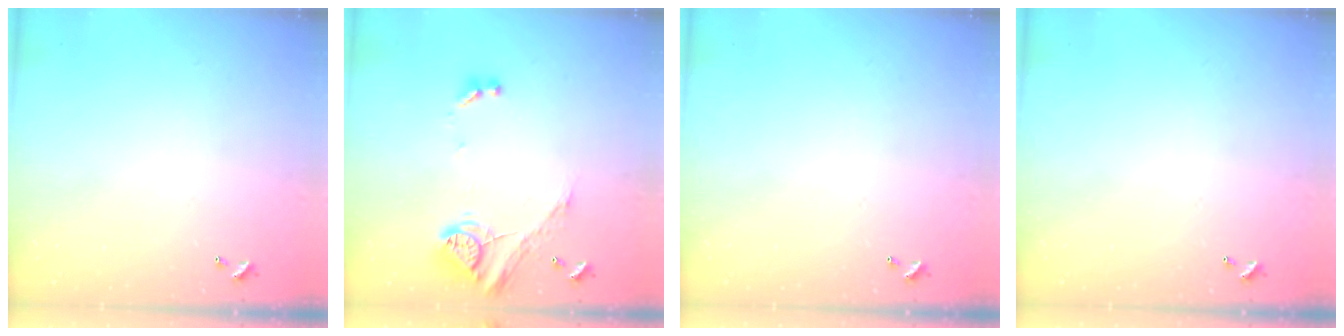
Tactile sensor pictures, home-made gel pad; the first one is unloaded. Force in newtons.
{"total": 16.8, "press": 16.8, "slide": 0.8}
{"total": 0.0}
{"total": 0.0}